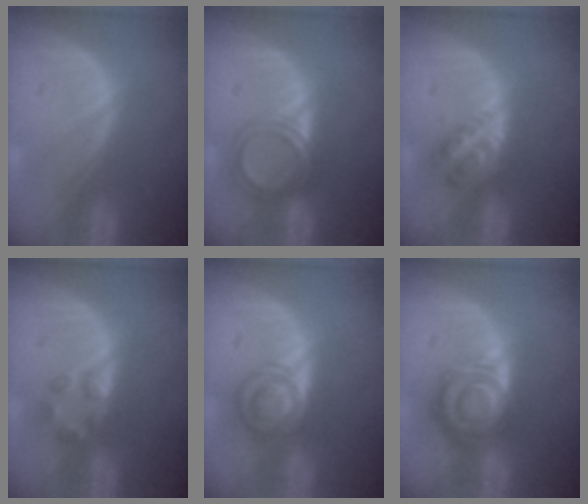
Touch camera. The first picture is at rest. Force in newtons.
{"total": 4.9, "press": 4.7, "slide": 1.4}
{"total": 4.7, "press": 4.1, "slide": 2.2}
{"total": 2.9, "press": 2.9, "slide": 0.3}
{"total": 5.2, "press": 5.2, "slide": 0.4}
{"total": 8.1, "press": 7.1, "slide": 3.9}